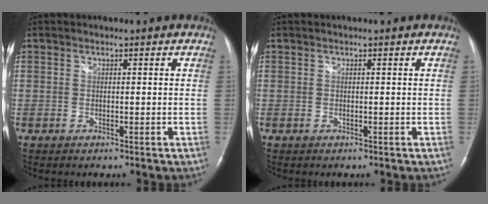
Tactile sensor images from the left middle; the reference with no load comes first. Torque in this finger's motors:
{"motor_torque": [-0.08, -0.03, 0.09, 0.01]}